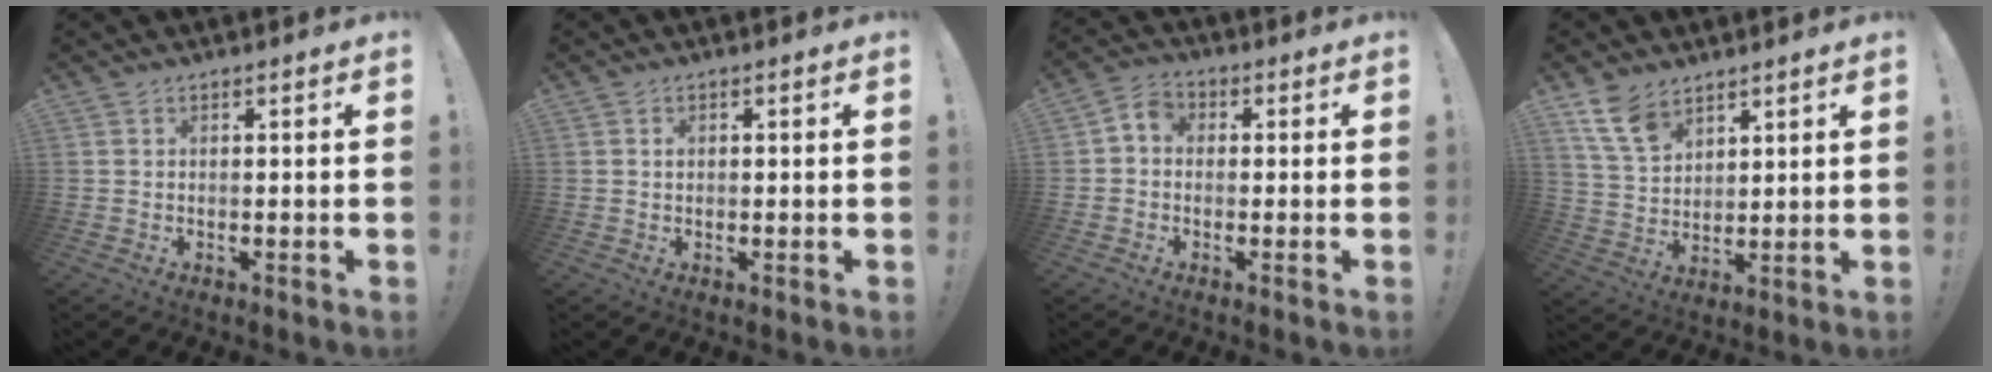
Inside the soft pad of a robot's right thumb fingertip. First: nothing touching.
{"total": 0.7, "force": [0.1, 0.6, 0.3], "torque": [0.001, -0.001, 0.001]}
{"total": 4.1, "force": [-0.8, 3.2, 2.5], "torque": [-0.053, 0.012, -0.013]}
{"total": 10.2, "force": [6.8, 5.8, 4.8], "torque": [-0.094, -0.030, 0.135]}